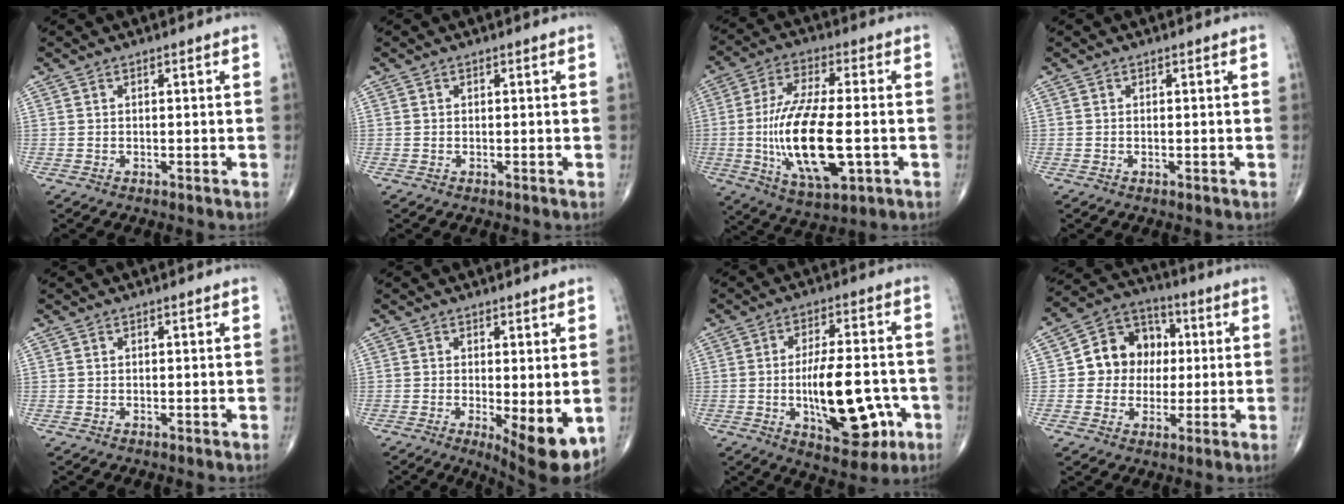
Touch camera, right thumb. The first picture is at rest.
{"total": 0.0}
{"total": 18.1, "force": [-2.7, 6.8, 16.6], "torque": [-0.325, -0.001, -0.042]}
{"total": 0.0}
{"total": 0.0}
{"total": 9.5, "force": [-2.2, 3.0, 8.7], "torque": [-0.113, -0.022, -0.024]}
{"total": 16.3, "force": [-3.9, 7.1, 14.1], "torque": [-0.196, 0.015, -0.049]}
{"total": 11.8, "force": [0.8, 10.3, 5.8], "torque": [-0.040, 0.022, 0.006]}